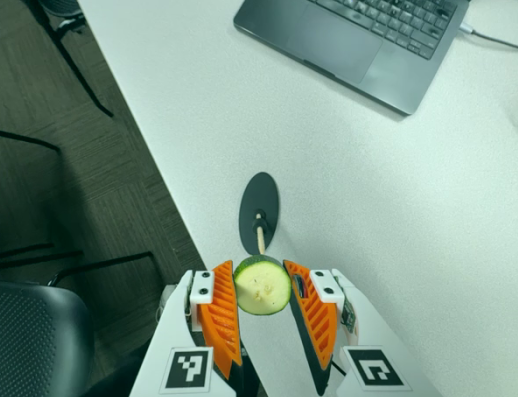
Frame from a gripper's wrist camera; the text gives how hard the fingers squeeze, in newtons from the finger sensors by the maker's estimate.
{"total": 9.4, "left": 9.1, "right": 9.8}